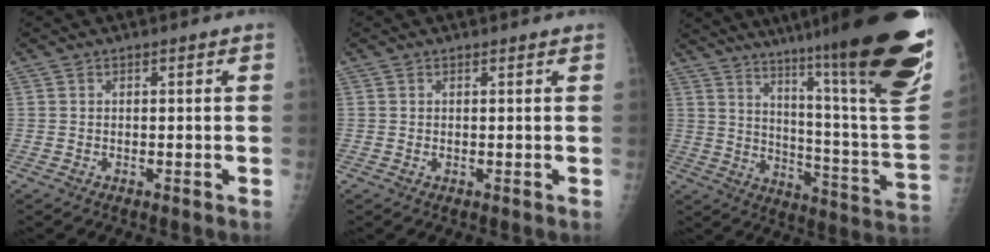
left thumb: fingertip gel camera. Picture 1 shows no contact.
{"total": 0.6, "force": [0.4, 0.4, 0.3], "torque": [-0.006, -0.002, 0.005]}
{"total": 33.5, "force": [21.9, 3.4, 25.0], "torque": [-0.280, -0.104, 0.315]}